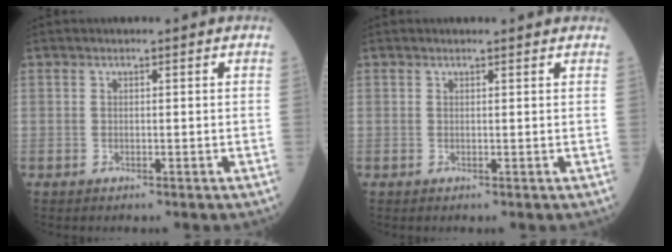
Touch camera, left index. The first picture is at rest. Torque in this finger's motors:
{"motor_torque": [0.23, -0.30, -0.05, -0.01]}